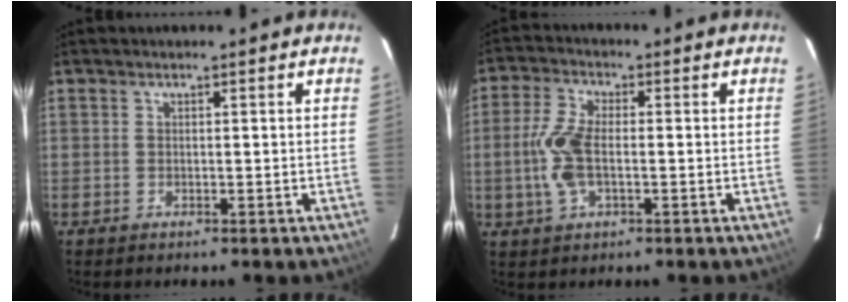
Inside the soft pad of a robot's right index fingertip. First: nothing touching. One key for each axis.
{"total": 7.7, "fx": -1.1, "fy": 3.5, "fz": 6.8, "tx": -0.151, "ty": 0.004, "tz": -0.023}